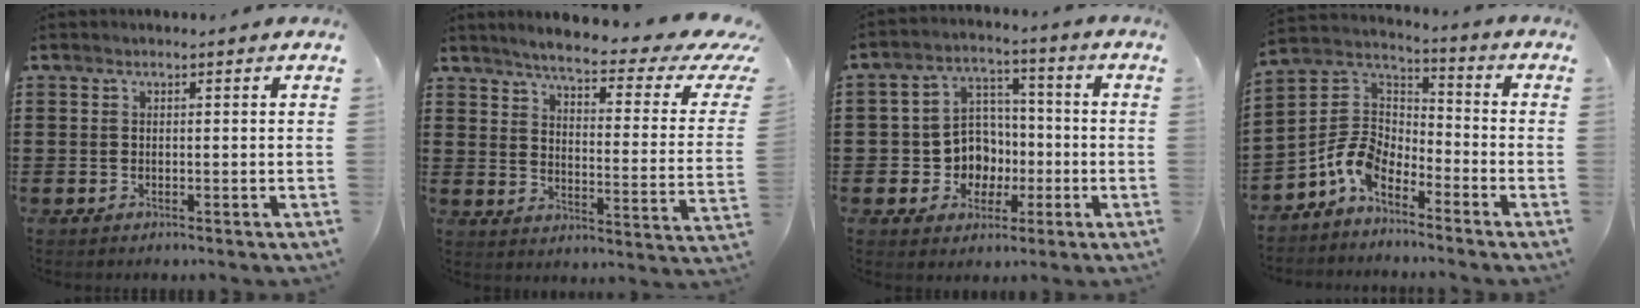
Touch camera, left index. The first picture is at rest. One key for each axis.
{"total": 5.7, "fx": 4.3, "fy": 0.3, "fz": 3.7, "tx": -0.083, "ty": -0.033, "tz": 0.065}
{"total": 7.6, "fx": -1.0, "fy": 7.1, "fz": 2.7, "tx": -0.064, "ty": 0.015, "tz": -0.011}
{"total": 8.3, "fx": -5.5, "fy": 4.7, "fz": 4.1, "tx": -0.116, "ty": 0.007, "tz": -0.114}